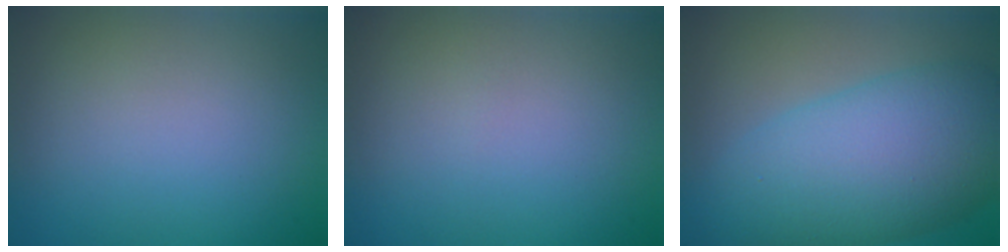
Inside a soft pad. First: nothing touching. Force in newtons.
{"total": 0.0}
{"total": 10.0, "press": 10.0, "slide": 0.2}